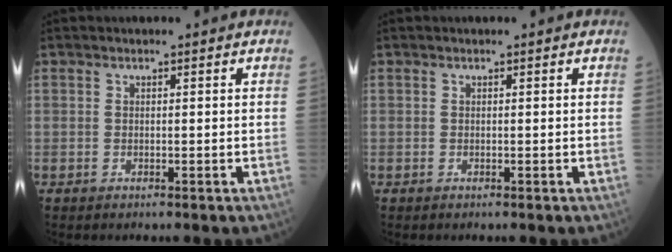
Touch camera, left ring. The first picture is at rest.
{"total": 0.0}